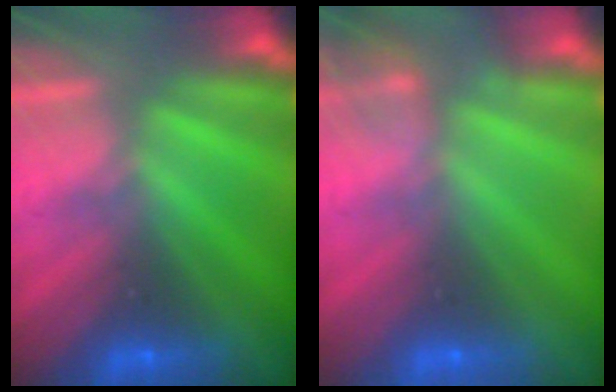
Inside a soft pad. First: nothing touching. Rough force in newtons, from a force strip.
{"total": 1.8}